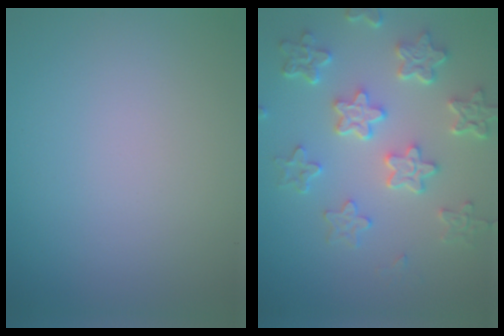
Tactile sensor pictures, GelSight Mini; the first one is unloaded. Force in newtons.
{"total": 6.0, "press": 4.7, "slide": 3.8}